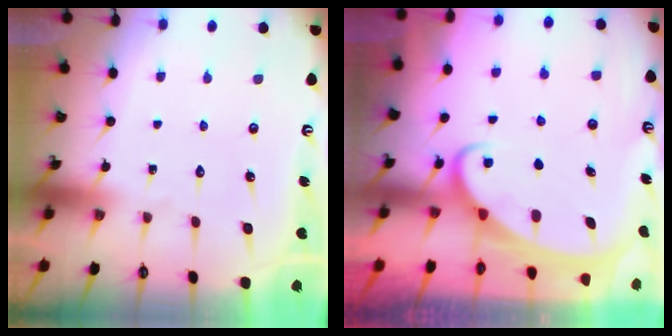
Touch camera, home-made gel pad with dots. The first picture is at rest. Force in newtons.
{"total": 2.1, "press": 2.1, "slide": 0.4}